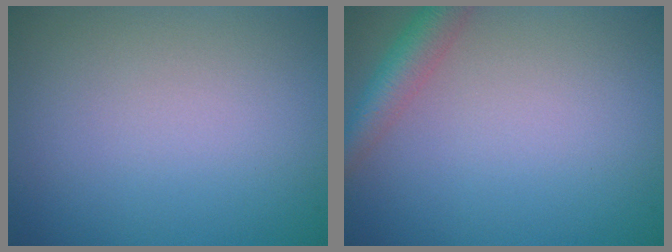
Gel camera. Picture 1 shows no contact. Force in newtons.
{"total": 3.0, "press": 3.0, "slide": 0.1}